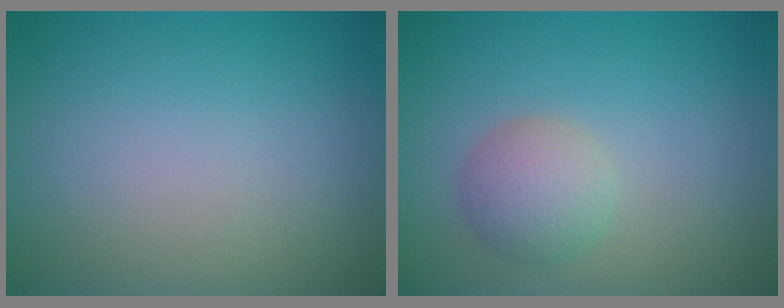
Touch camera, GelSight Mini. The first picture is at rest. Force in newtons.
{"total": 2.7, "press": 2.7, "slide": 0.2}